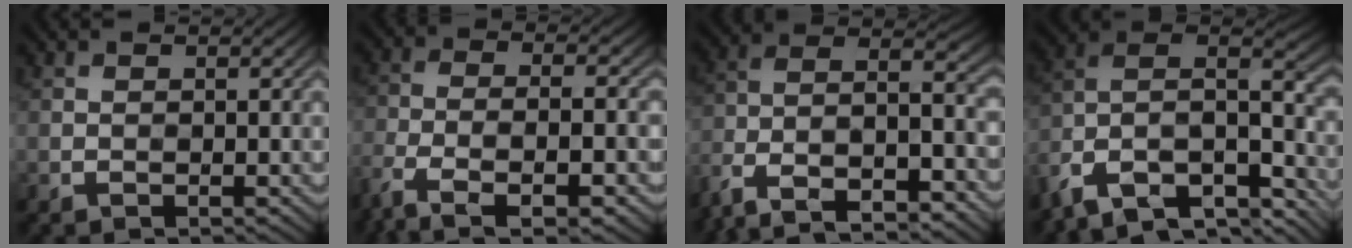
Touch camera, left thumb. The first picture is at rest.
{"total": 10.6, "force": [-6.5, 3.3, 7.7], "torque": [-0.160, -0.015, -0.119]}
{"total": 14.8, "force": [-10.2, 5.4, 9.3], "torque": [-0.202, -0.008, -0.176]}
{"total": 16.3, "force": [-11.9, 6.4, 9.1], "torque": [-0.221, -0.029, -0.181]}